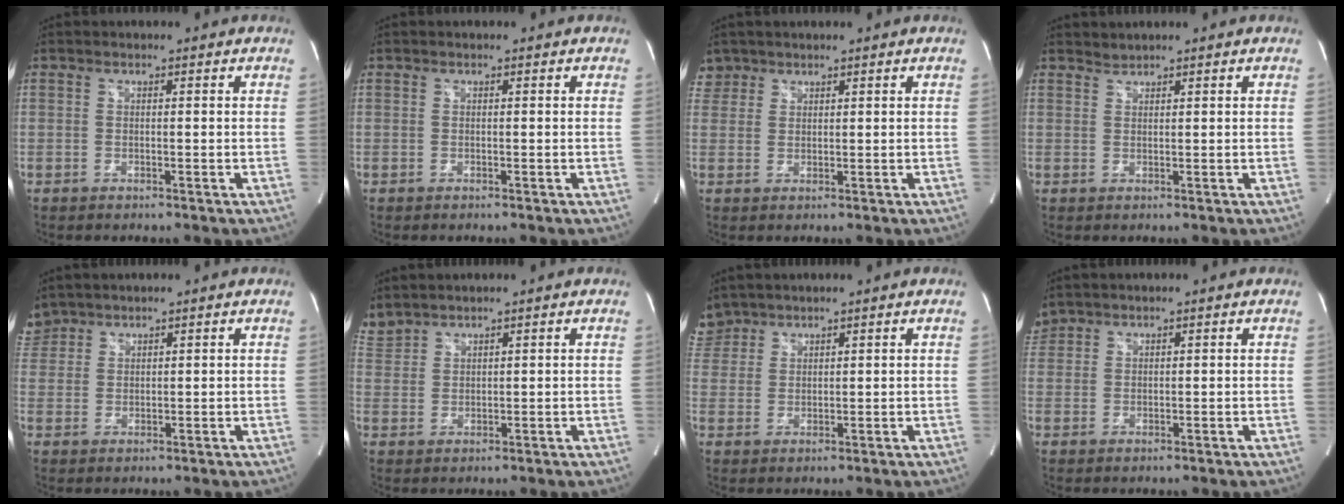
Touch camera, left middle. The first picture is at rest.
{"total": 0.0}
{"total": 2.7, "force": [2.1, 1.7, -0.4], "torque": [0.013, 0.009, 0.040]}
{"total": 1.0, "force": [1.0, -0.2, -0.3], "torque": [-0.002, -0.001, 0.021]}
{"total": 4.5, "force": [3.9, 2.2, 0.1], "torque": [-0.008, 0.017, 0.088]}
{"total": 4.7, "force": [4.6, 0.6, 0.8], "torque": [-0.038, 0.019, 0.106]}
{"total": 5.2, "force": [4.5, 2.6, 0.0], "torque": [-0.005, 0.014, 0.100]}
{"total": 2.6, "force": [2.4, 1.0, 0.0], "torque": [-0.005, 0.017, 0.052]}